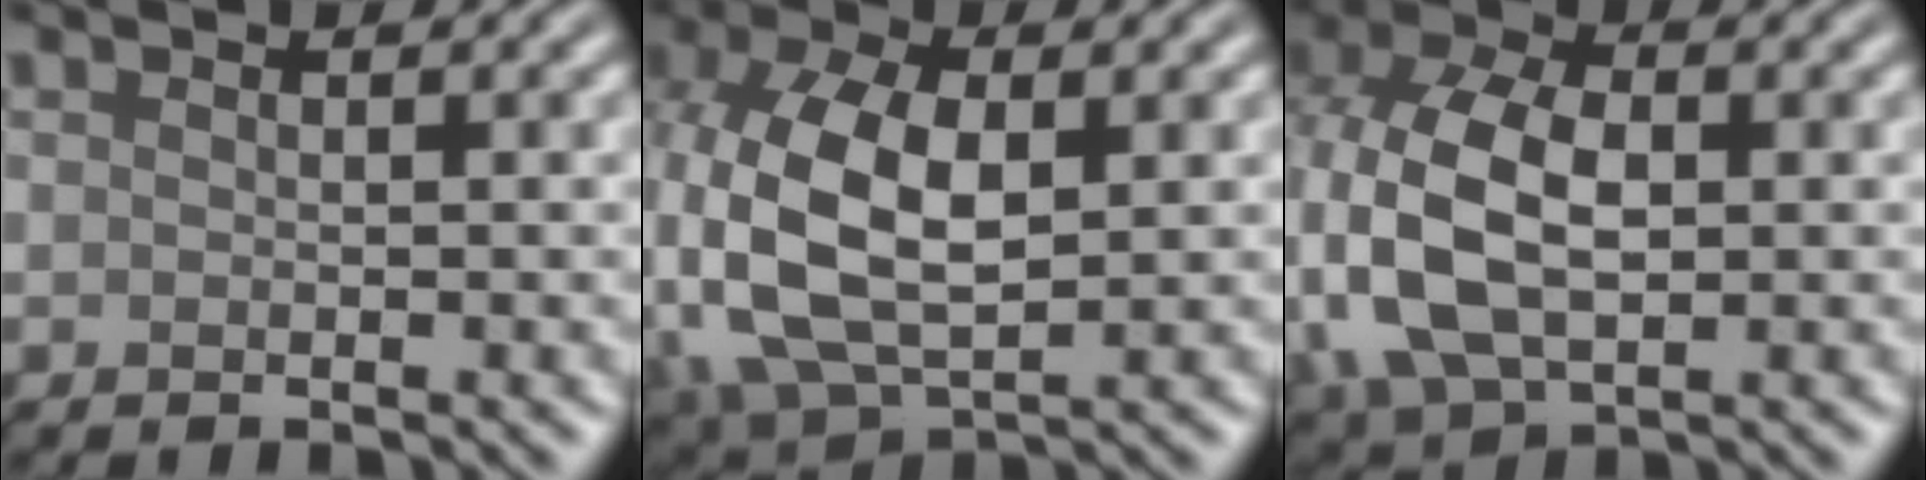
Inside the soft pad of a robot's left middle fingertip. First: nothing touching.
{"total": 10.4, "force": [0.0, 6.1, 8.5], "torque": [-0.204, -0.002, 0.003]}
{"total": 10.9, "force": [-0.4, 7.1, 8.2], "torque": [-0.204, 0.001, -0.011]}